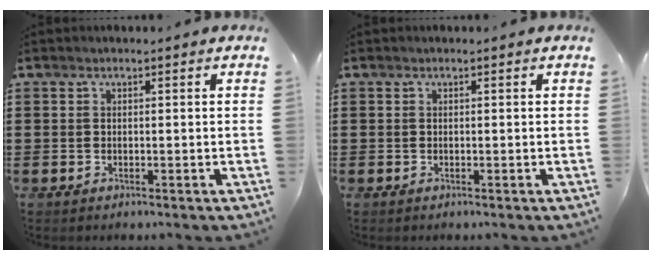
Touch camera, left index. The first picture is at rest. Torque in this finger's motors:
{"motor_torque": [0.00, 0.00, 0.00, 0.00]}